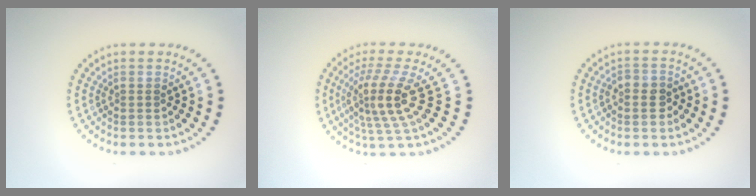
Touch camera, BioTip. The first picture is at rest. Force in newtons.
{"total": 4.4, "press": 3.2, "slide": 3.0}
{"total": 2.0, "press": 1.9, "slide": 0.6}